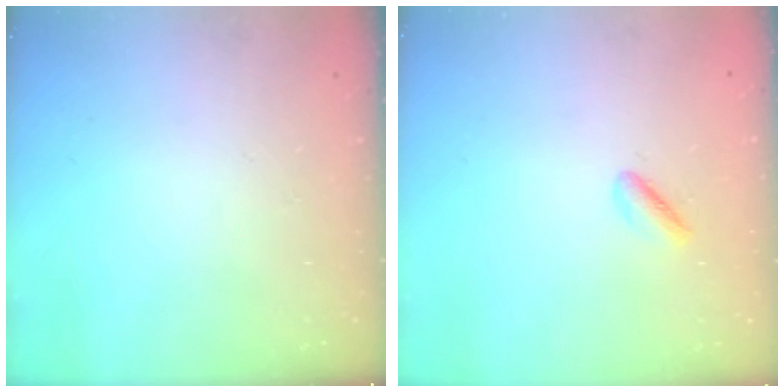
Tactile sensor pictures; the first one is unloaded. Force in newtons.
{"total": 2.0, "press": 1.7, "slide": 1.1}